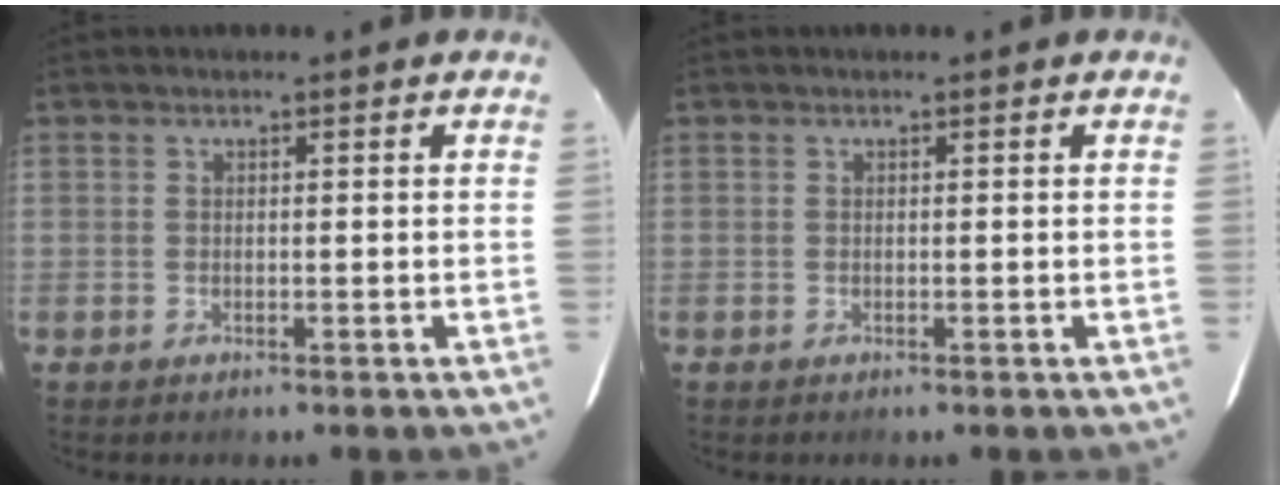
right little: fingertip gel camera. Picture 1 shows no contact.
{"total": 0.0}